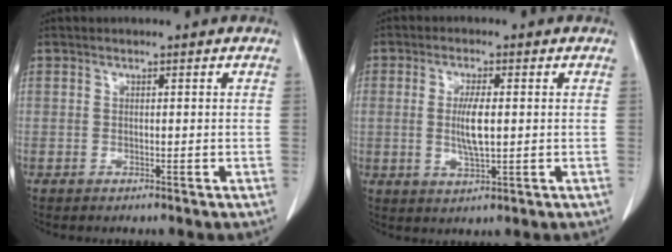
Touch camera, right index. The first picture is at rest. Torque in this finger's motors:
{"motor_torque": [1.75, 0.21, 0.79, 0.12]}